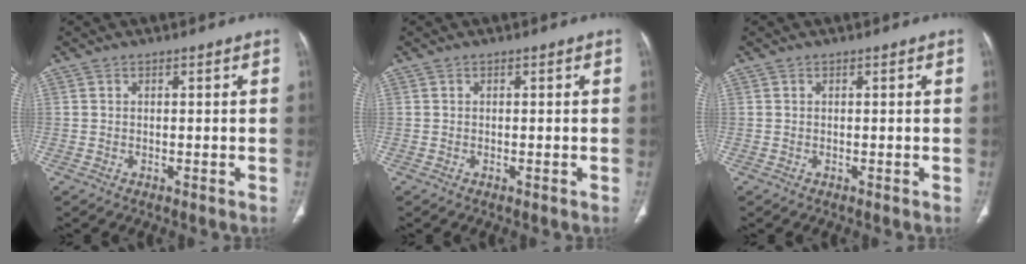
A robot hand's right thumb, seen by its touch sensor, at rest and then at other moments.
{"total": 0.0}
{"total": 0.0}